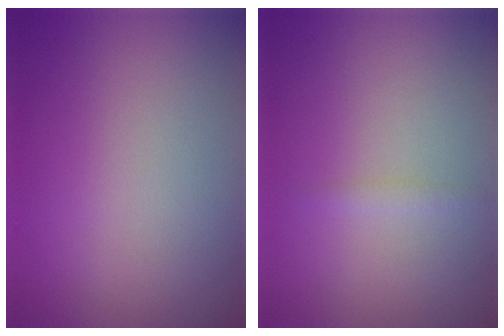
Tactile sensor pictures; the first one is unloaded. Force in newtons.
{"total": 0.7, "press": 0.7, "slide": 0.0}